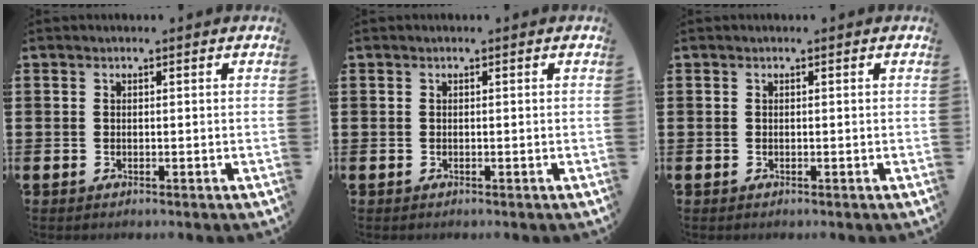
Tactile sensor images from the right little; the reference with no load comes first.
{"total": 0.0}
{"total": 0.0}